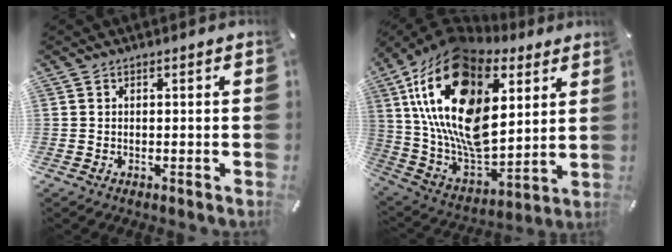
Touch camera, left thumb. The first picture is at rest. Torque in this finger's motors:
{"motor_torque": [2.53, 2.48, 2.77, 0.00, 1.05]}